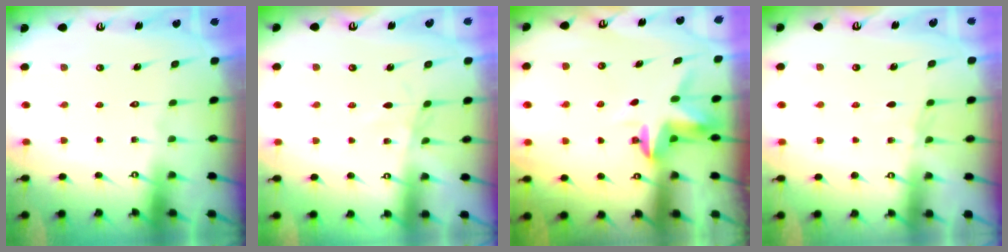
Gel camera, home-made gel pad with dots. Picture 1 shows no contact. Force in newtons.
{"total": 2.2, "press": 2.2, "slide": 0.4}
{"total": 3.4, "press": 3.4, "slide": 0.2}
{"total": 3.0, "press": 3.0, "slide": 0.5}